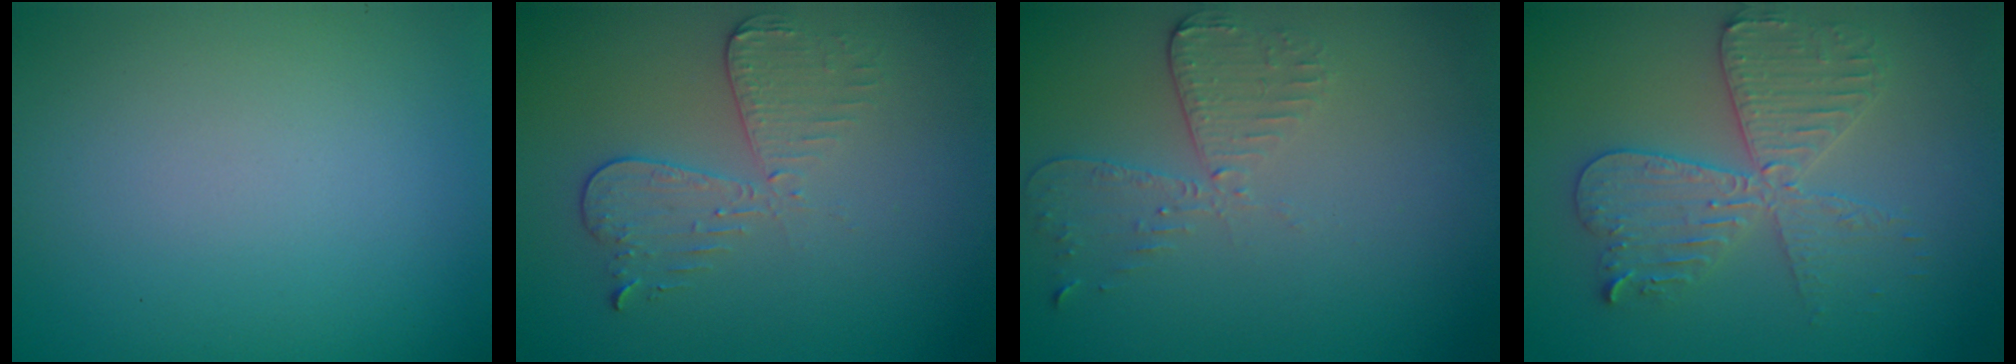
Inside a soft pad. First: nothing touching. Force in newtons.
{"total": 3.0, "press": 2.7, "slide": 1.2}
{"total": 2.7, "press": 2.4, "slide": 1.2}
{"total": 4.5, "press": 4.4, "slide": 0.8}